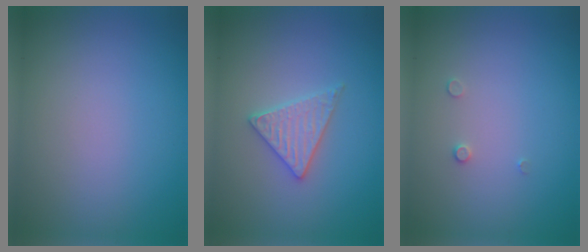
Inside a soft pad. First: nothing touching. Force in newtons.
{"total": 2.6, "press": 2.6, "slide": 0.3}
{"total": 0.6, "press": 0.6, "slide": 0.2}